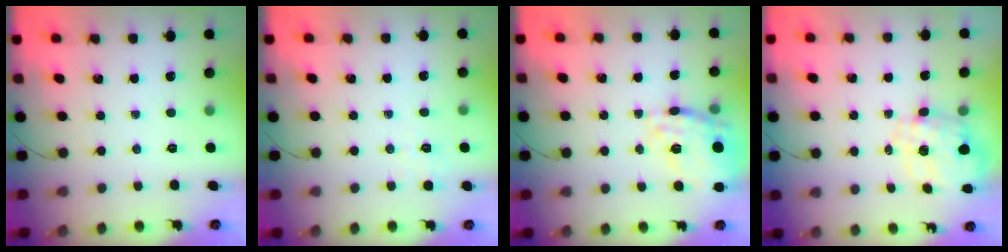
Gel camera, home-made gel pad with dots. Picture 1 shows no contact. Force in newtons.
{"total": 2.7, "press": 2.0, "slide": 1.8}
{"total": 23.1, "press": 23.0, "slide": 2.1}
{"total": 2.8, "press": 2.6, "slide": 1.0}